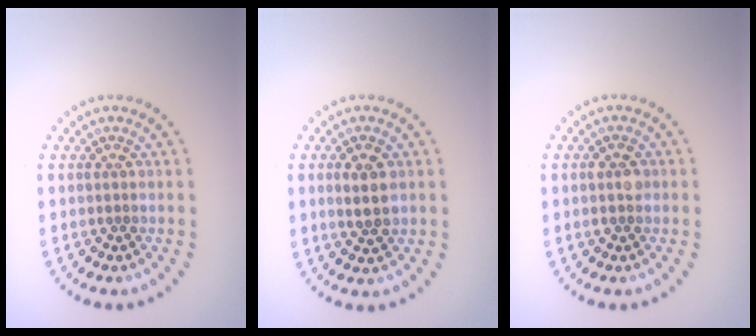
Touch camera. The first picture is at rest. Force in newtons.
{"total": 2.6, "press": 2.5, "slide": 0.6}
{"total": 1.5, "press": 1.5, "slide": 0.2}